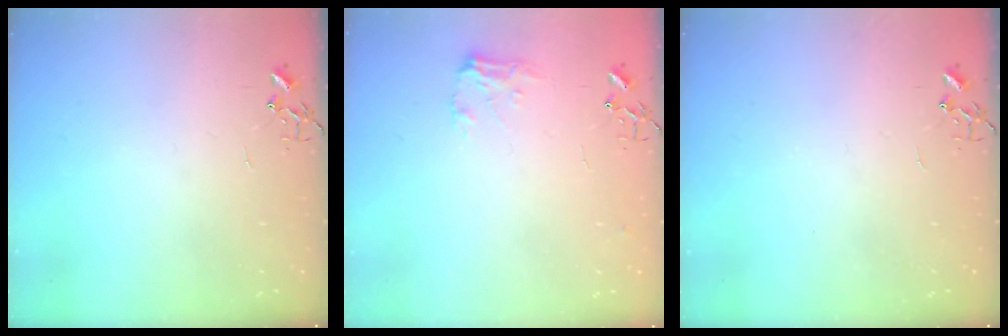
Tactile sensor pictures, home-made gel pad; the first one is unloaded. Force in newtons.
{"total": 7.9, "press": 7.9, "slide": 0.5}
{"total": 0.0}